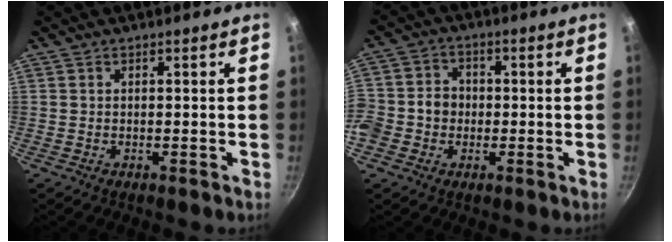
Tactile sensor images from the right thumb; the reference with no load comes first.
{"total": 10.1, "force": [-1.6, 8.8, 4.7], "torque": [-0.086, 0.031, -0.029]}